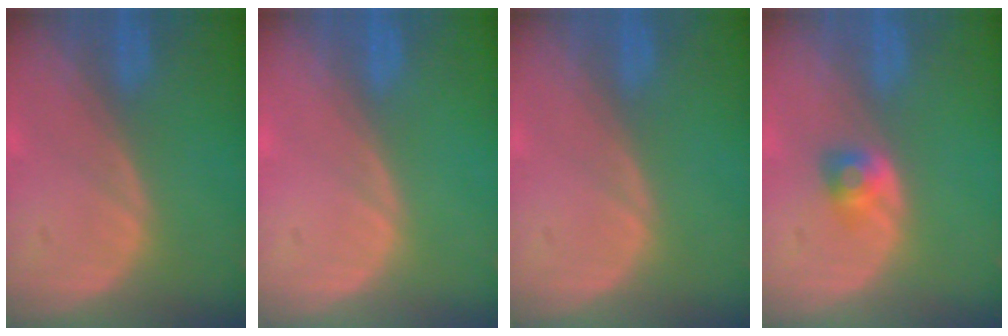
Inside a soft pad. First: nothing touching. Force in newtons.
{"total": 0.0}
{"total": 0.0}
{"total": 2.7, "press": 2.4, "slide": 1.2}